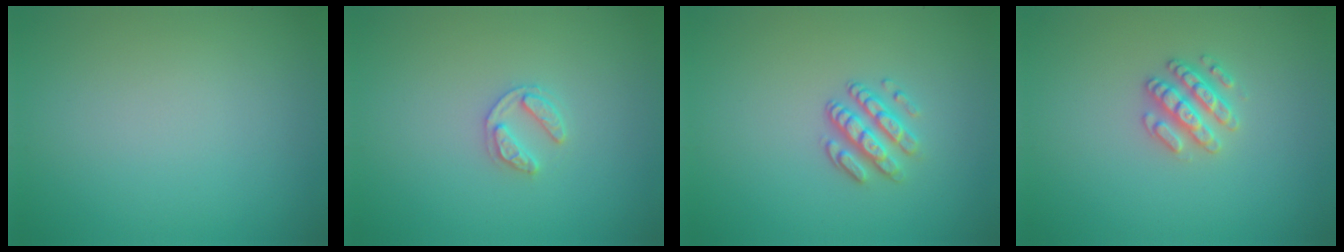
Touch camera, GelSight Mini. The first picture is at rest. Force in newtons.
{"total": 1.8, "press": 1.8, "slide": 0.3}
{"total": 2.9, "press": 2.3, "slide": 1.8}
{"total": 2.6, "press": 2.6, "slide": 0.3}